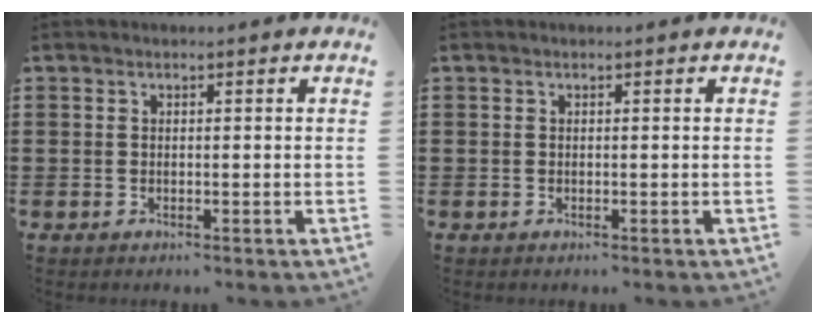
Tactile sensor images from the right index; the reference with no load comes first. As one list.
[{"total": 0.0}]